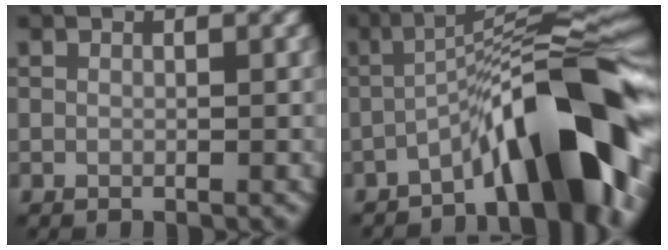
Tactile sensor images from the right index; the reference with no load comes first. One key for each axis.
{"total": 11.4, "fx": -5.6, "fy": 2.2, "fz": 9.8, "tx": -0.130, "ty": 0.027, "tz": -0.096}